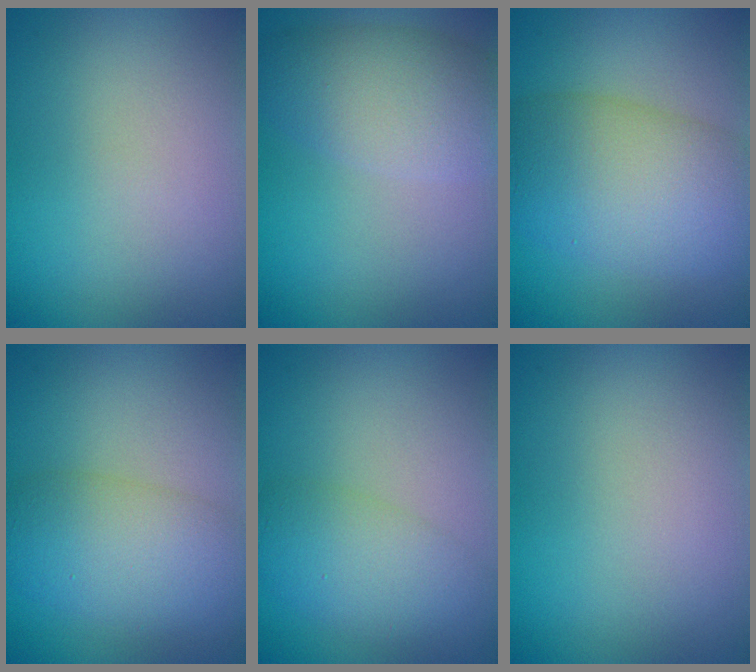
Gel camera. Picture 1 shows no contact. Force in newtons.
{"total": 5.1, "press": 5.1, "slide": 0.2}
{"total": 9.4, "press": 9.4, "slide": 0.7}
{"total": 5.8, "press": 5.8, "slide": 0.2}
{"total": 4.2, "press": 4.2, "slide": 0.2}
{"total": 0.0}